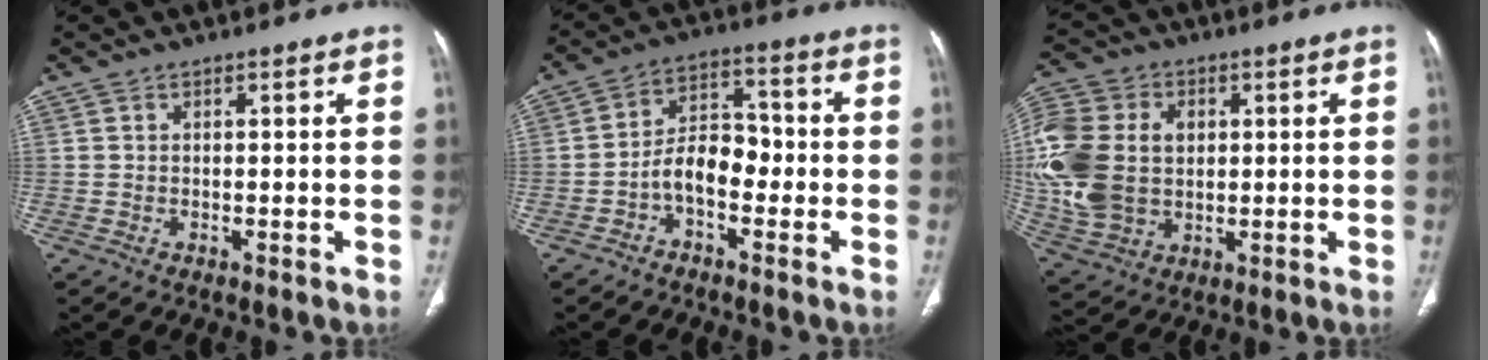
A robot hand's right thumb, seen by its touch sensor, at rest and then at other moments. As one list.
[{"total": 7.8, "force": [-2.6, 4.6, 5.7], "torque": [-0.078, 0.040, -0.055]}, {"total": 18.8, "force": [1.4, 14.1, 12.4], "torque": [-0.273, 0.005, 0.035]}]